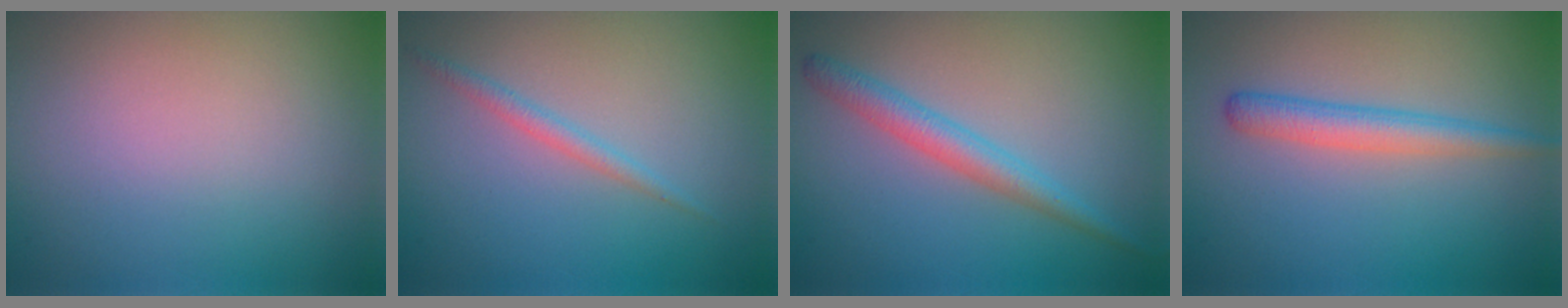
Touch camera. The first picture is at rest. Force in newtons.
{"total": 1.4, "press": 1.4, "slide": 0.1}
{"total": 2.9, "press": 2.9, "slide": 0.0}
{"total": 2.9, "press": 2.9, "slide": 0.1}